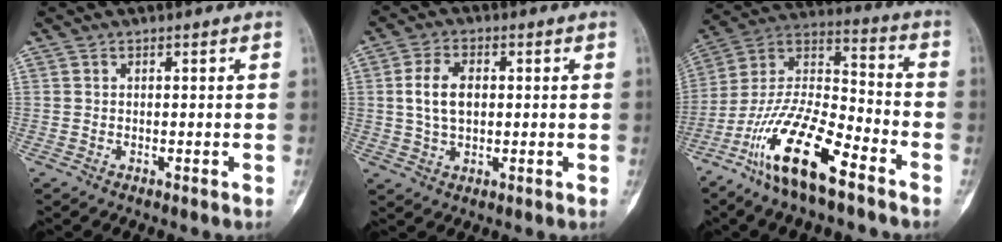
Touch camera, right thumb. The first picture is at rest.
{"total": 7.0, "force": [0.8, 4.3, 5.4], "torque": [-0.096, 0.005, 0.015]}
{"total": 18.4, "force": [-11.1, 5.6, 13.6], "torque": [-0.264, 0.068, -0.212]}